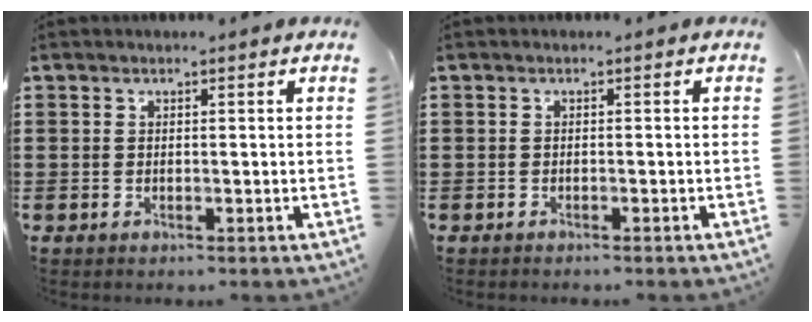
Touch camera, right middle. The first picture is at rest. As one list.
[{"total": 0.0}]